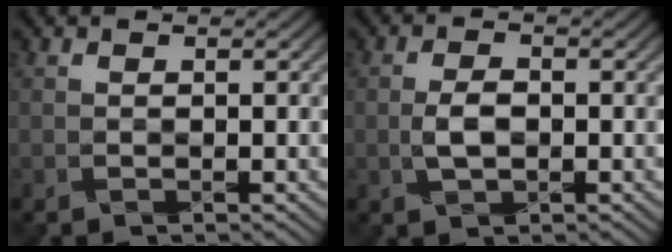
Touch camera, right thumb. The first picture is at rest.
{"total": 2.6, "force": [-0.7, 1.4, 2.0], "torque": [-0.041, -0.002, -0.012]}